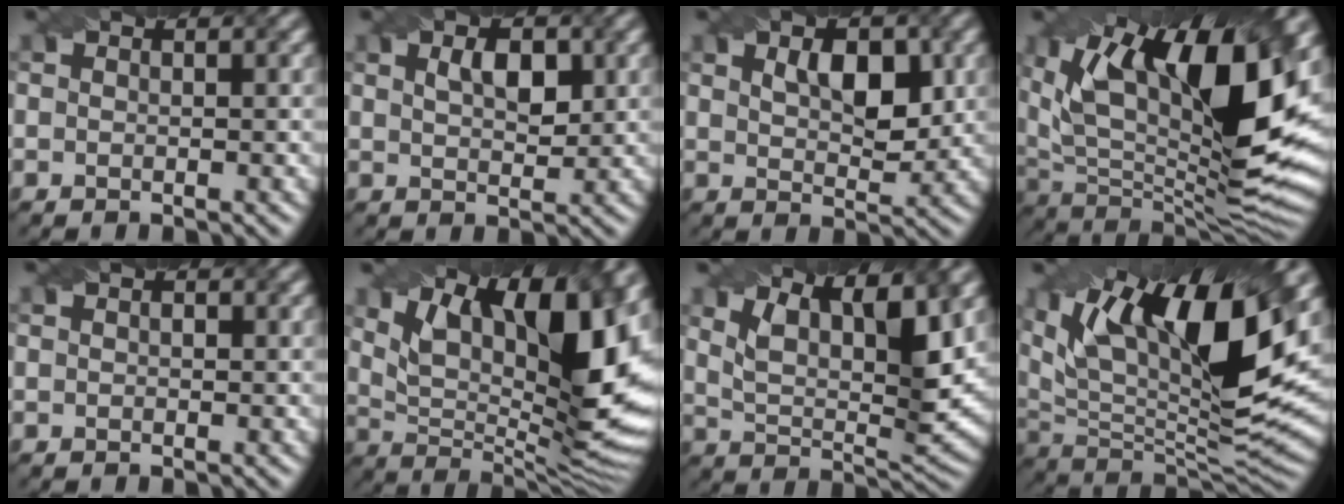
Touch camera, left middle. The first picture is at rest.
{"total": 3.0, "force": [1.1, 1.5, 2.4], "torque": [-0.046, 0.003, 0.023]}
{"total": 4.5, "force": [1.5, 2.3, 3.6], "torque": [-0.059, -0.001, 0.027]}
{"total": 17.8, "force": [6.3, 6.7, 15.3], "torque": [-0.257, 0.015, 0.111]}
{"total": 0.5, "force": [0.1, 0.4, 0.4], "torque": [-0.005, 0.000, 0.000]}
{"total": 17.0, "force": [6.7, 6.6, 14.1], "torque": [-0.199, 0.018, 0.110]}
{"total": 8.2, "force": [4.2, 2.7, 6.5], "torque": [-0.123, -0.005, 0.077]}
{"total": 15.9, "force": [7.0, 5.3, 13.3], "torque": [-0.235, 0.004, 0.123]}